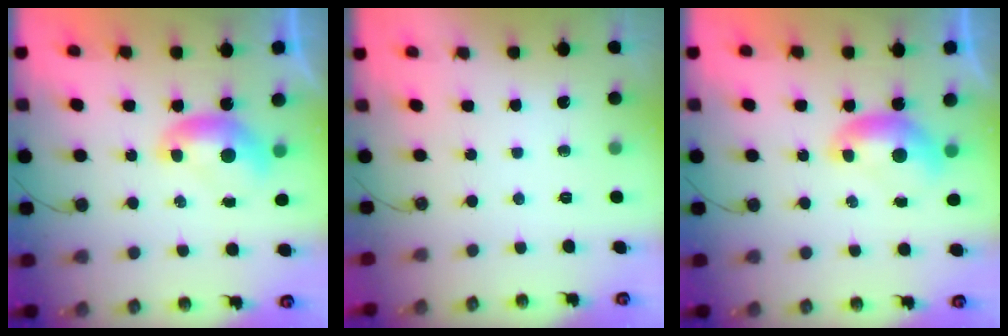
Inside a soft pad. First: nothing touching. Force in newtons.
{"total": 0.0}
{"total": 0.0}